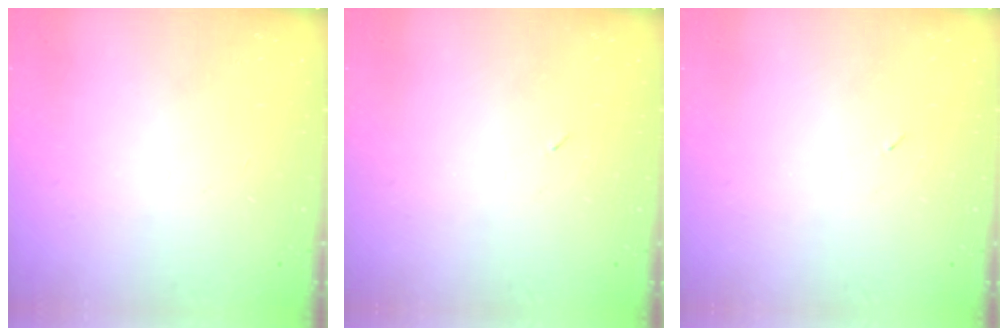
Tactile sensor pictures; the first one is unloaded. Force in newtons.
{"total": 2.2, "press": 2.1, "slide": 0.9}
{"total": 2.2, "press": 2.1, "slide": 0.9}